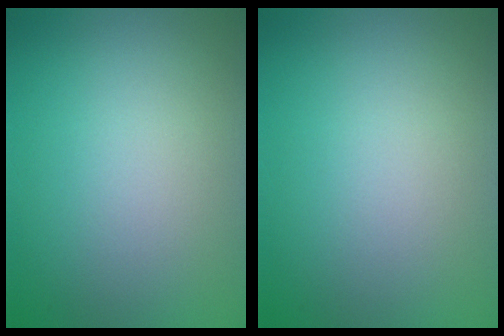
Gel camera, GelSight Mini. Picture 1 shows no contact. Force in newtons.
{"total": 0.0}